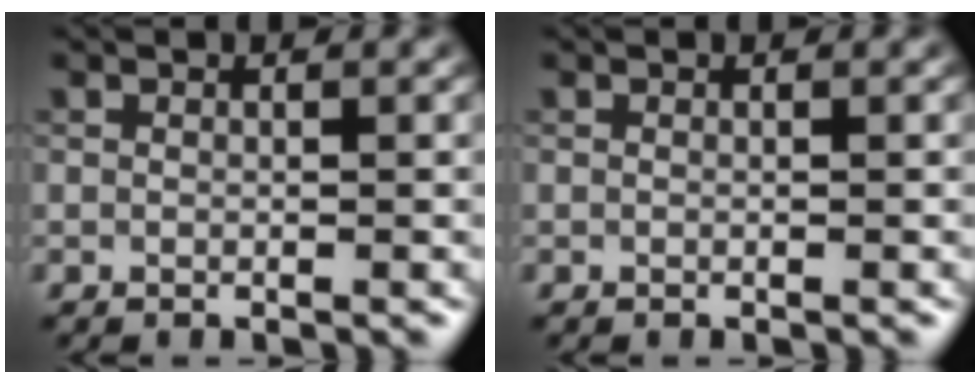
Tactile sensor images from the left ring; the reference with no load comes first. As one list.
[{"total": 0.0}]